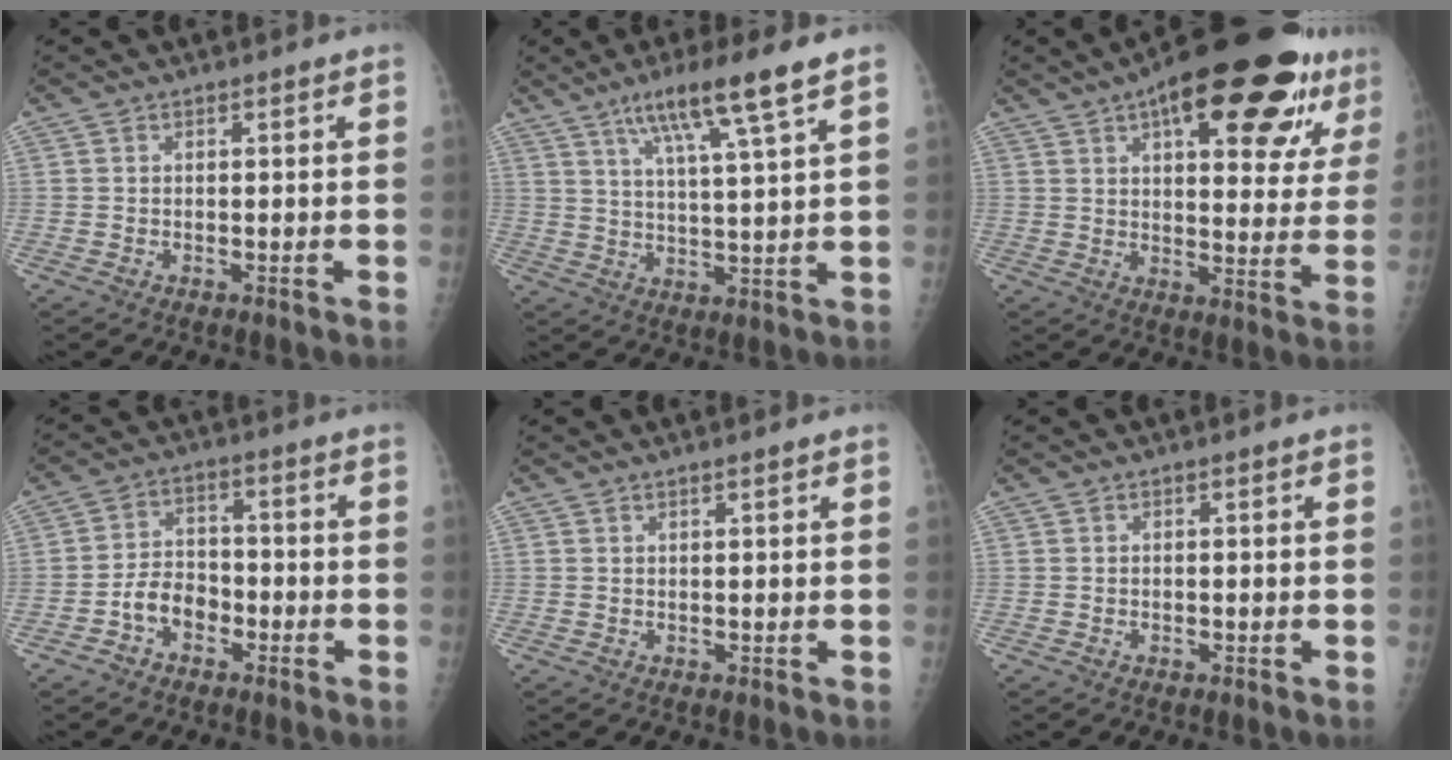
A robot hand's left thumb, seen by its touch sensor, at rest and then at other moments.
{"total": 11.6, "force": [6.9, 0.3, 9.4], "torque": [-0.166, -0.020, 0.118]}
{"total": 26.1, "force": [13.7, 9.4, 20.2], "torque": [-0.259, -0.010, 0.192]}
{"total": 6.3, "force": [-2.9, 4.5, 3.4], "torque": [-0.044, 0.032, -0.057]}
{"total": 0.7, "force": [0.5, 0.0, 0.5], "torque": [-0.009, -0.001, 0.010]}
{"total": 0.0}